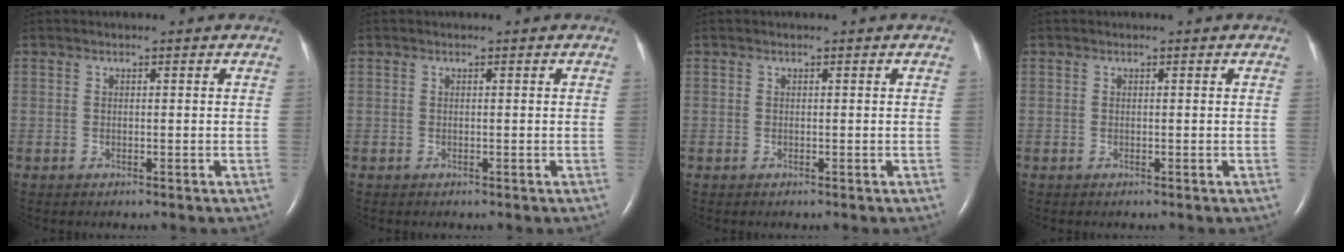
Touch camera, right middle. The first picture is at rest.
{"total": 0.0}
{"total": 0.0}
{"total": 0.0}